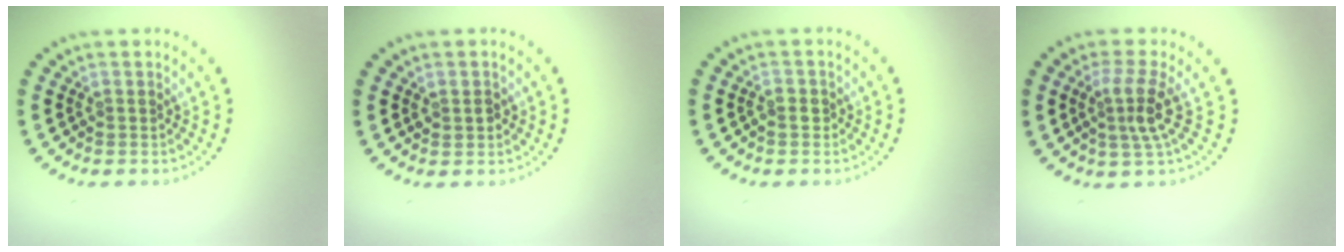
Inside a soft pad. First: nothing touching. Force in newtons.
{"total": 1.3, "press": 1.2, "slide": 0.3}
{"total": 0.9, "press": 0.8, "slide": 0.4}
{"total": 3.1, "press": 2.2, "slide": 2.2}